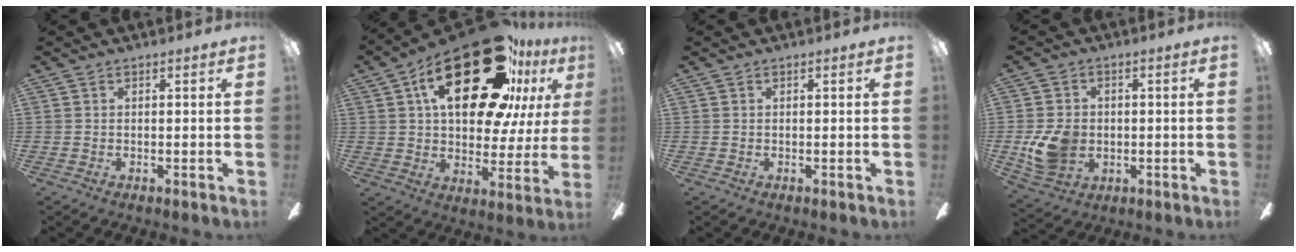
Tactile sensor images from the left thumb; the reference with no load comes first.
{"total": 30.4, "force": [14.8, 14.0, 22.6], "torque": [-0.360, -0.075, 0.249]}
{"total": 0.0}
{"total": 9.5, "force": [-1.2, 7.7, 5.4], "torque": [-0.114, 0.013, -0.019]}